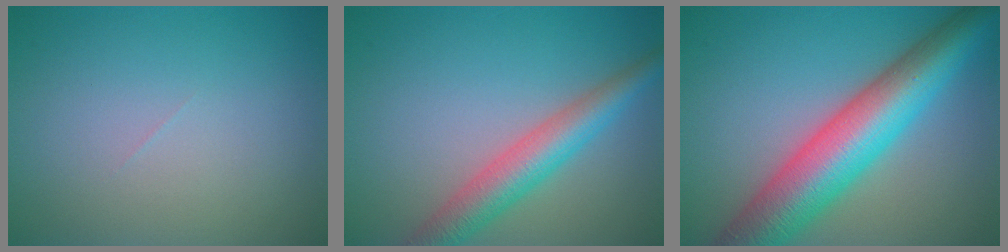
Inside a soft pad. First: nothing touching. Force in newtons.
{"total": 4.9, "press": 4.9, "slide": 0.1}
{"total": 10.6, "press": 10.6, "slide": 0.0}